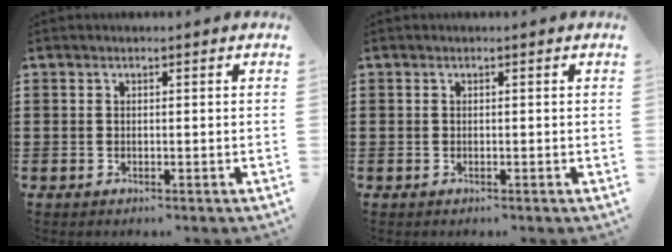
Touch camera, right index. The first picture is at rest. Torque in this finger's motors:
{"motor_torque": [-0.01, 0.01, 0.00, 0.00]}